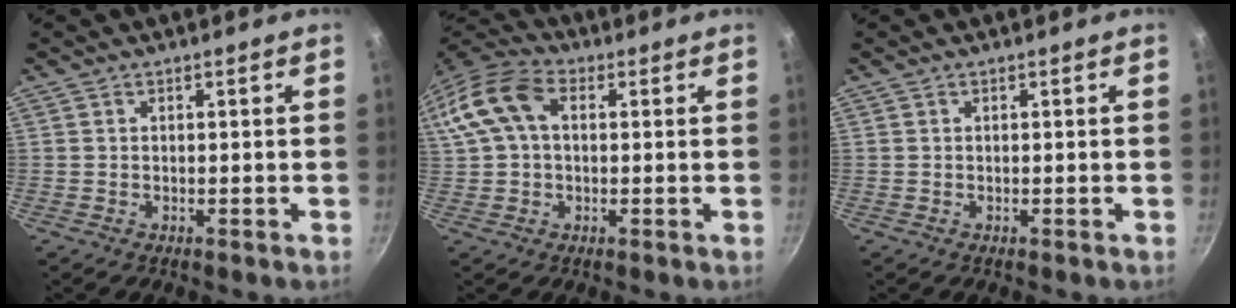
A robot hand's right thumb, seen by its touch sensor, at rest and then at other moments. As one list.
[{"total": 14.1, "force": [3.1, 9.2, 10.3], "torque": [-0.213, 0.033, 0.042]}, {"total": 0.0}]